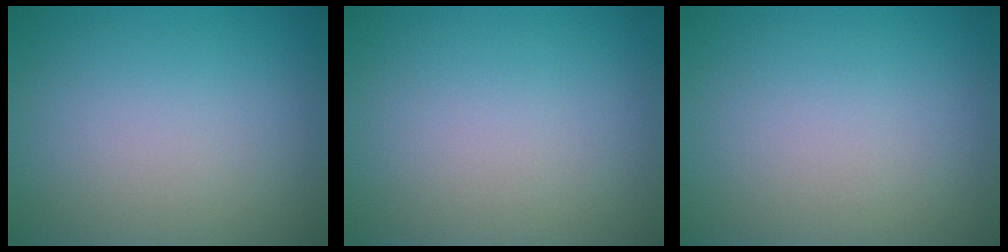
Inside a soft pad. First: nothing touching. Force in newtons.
{"total": 0.0}
{"total": 0.0}